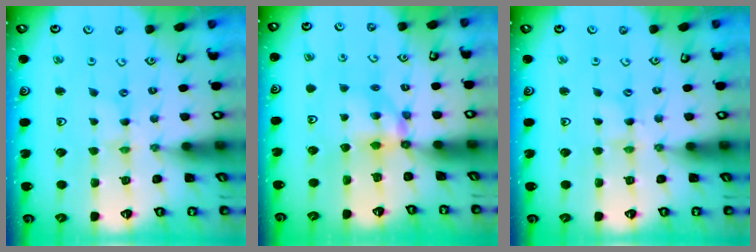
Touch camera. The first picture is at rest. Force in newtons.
{"total": 5.8, "press": 5.8, "slide": 0.3}
{"total": 1.6, "press": 1.6, "slide": 0.2}